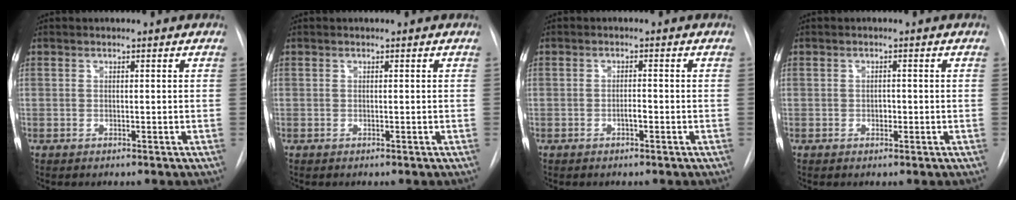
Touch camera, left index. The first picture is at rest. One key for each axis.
{"total": 0.0}
{"total": 1.1, "fx": -0.6, "fy": 0.2, "fz": 0.9, "tx": -0.015, "ty": 0.002, "tz": -0.011}
{"total": 1.0, "fx": -0.2, "fy": 0.8, "fz": 0.7, "tx": -0.009, "ty": 0.002, "tz": -0.004}